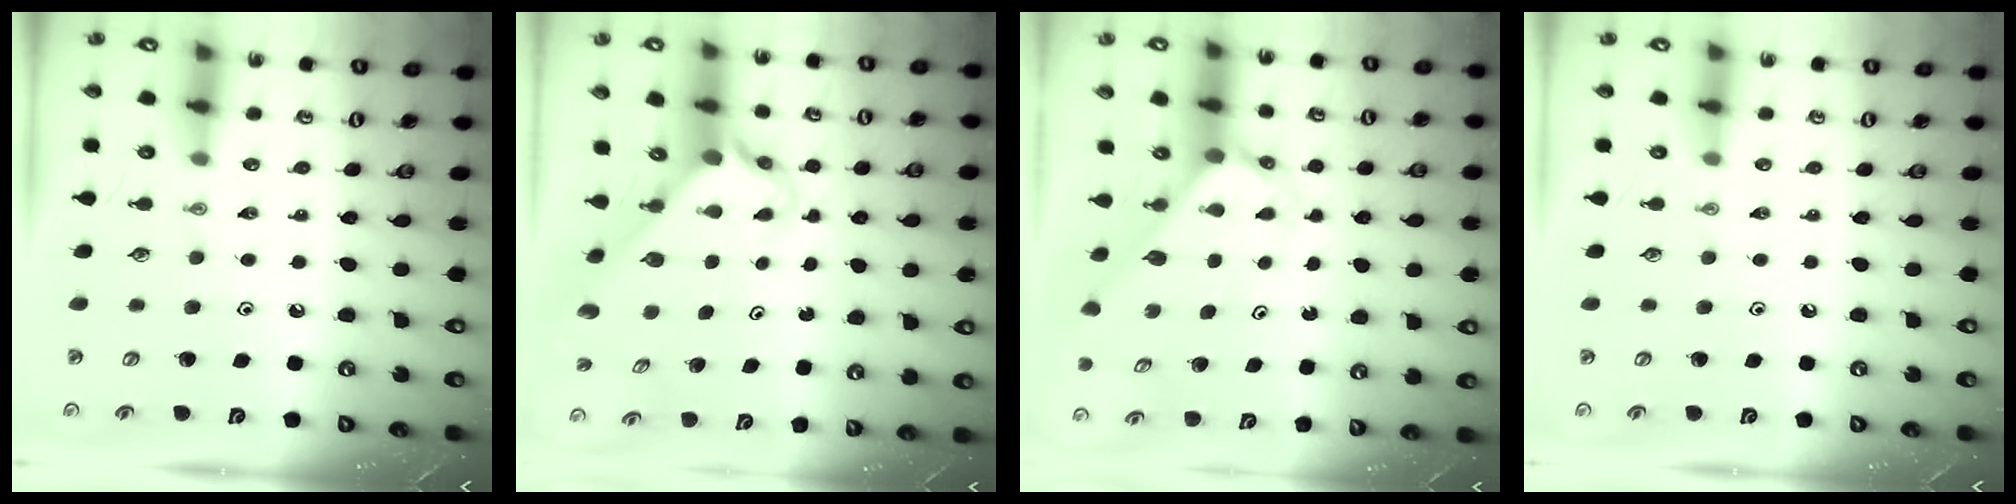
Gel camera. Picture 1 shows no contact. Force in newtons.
{"total": 2.8, "press": 2.8, "slide": 0.2}
{"total": 3.0, "press": 2.9, "slide": 0.4}
{"total": 0.0}